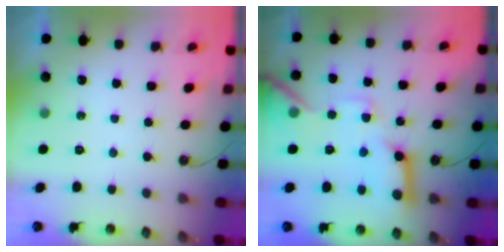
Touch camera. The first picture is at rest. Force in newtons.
{"total": 17.2, "press": 17.1, "slide": 2.1}